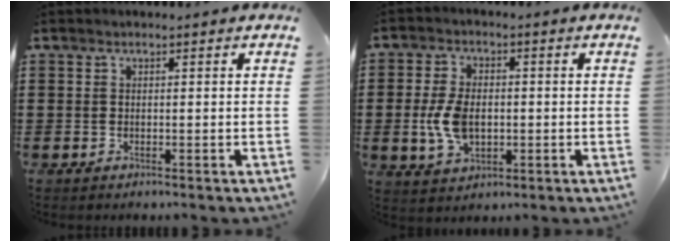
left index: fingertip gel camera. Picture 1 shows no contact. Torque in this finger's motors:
{"motor_torque": [1.10, 0.82, 0.30, 0.11]}